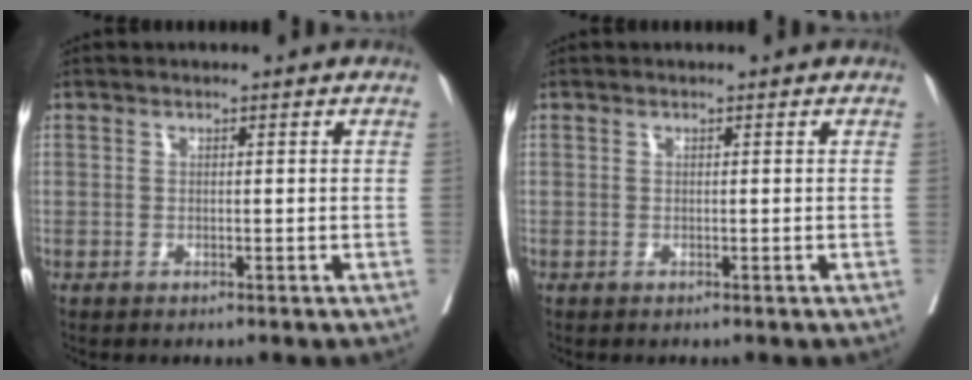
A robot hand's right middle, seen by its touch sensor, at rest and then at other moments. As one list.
[{"total": 0.0}]